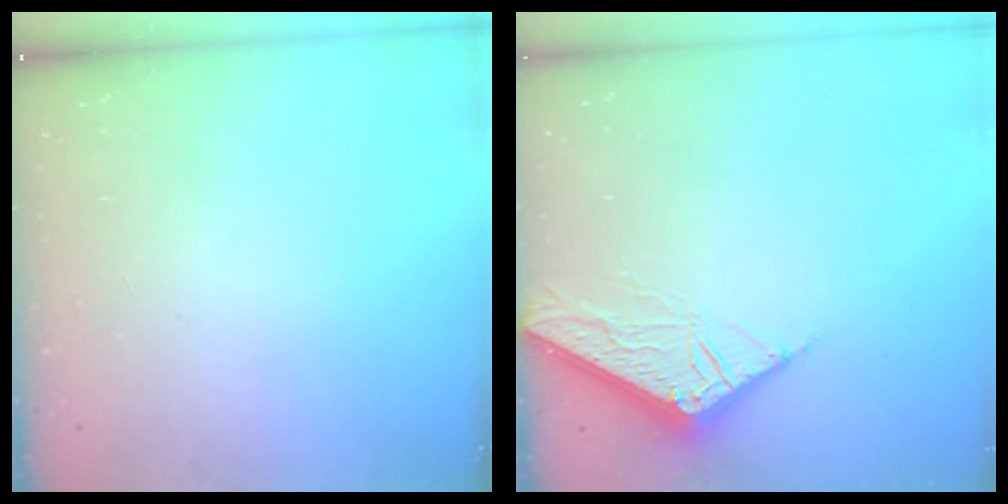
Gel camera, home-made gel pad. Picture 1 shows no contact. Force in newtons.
{"total": 7.9, "press": 7.8, "slide": 0.4}